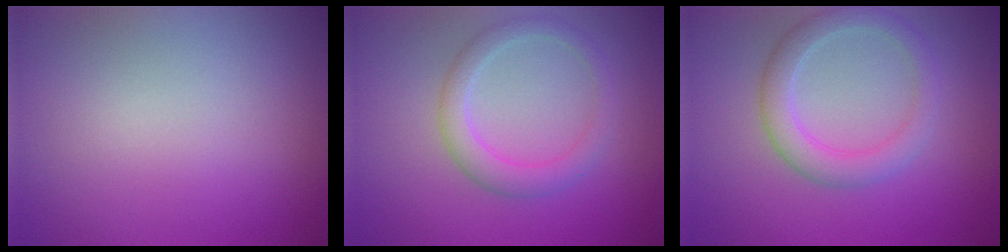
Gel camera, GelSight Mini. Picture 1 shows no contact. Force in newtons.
{"total": 2.9, "press": 2.9, "slide": 0.4}
{"total": 3.5, "press": 3.5, "slide": 0.1}